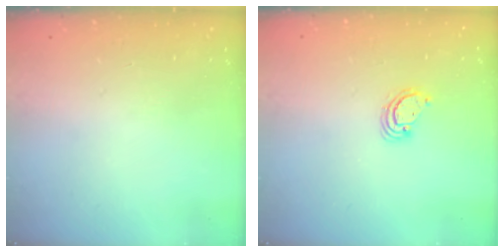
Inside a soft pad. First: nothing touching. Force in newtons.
{"total": 2.9, "press": 2.9, "slide": 0.3}